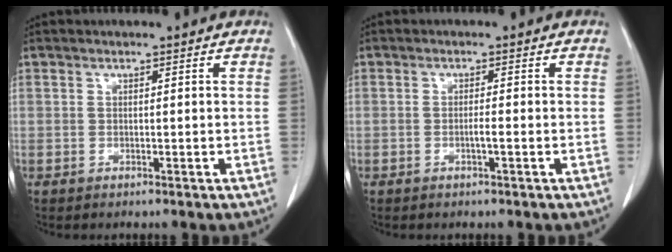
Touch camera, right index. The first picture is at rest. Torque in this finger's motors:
{"motor_torque": [0.34, -0.30, 0.04, 0.02]}